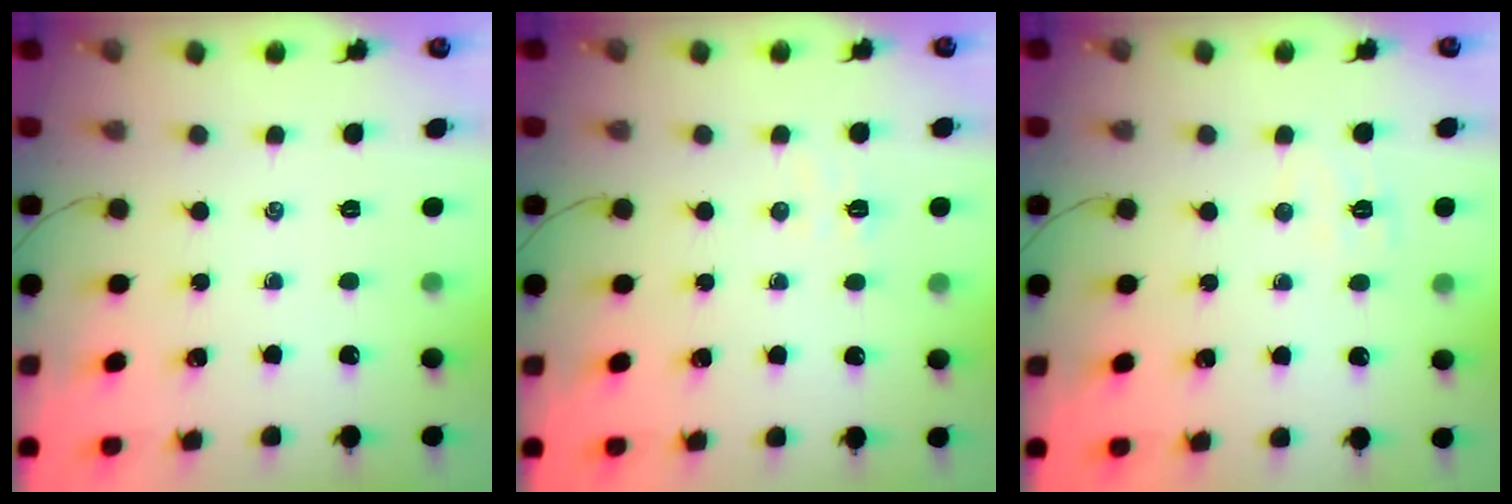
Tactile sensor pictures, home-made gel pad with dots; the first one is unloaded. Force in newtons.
{"total": 5.0, "press": 4.9, "slide": 0.8}
{"total": 5.1, "press": 5.0, "slide": 1.0}